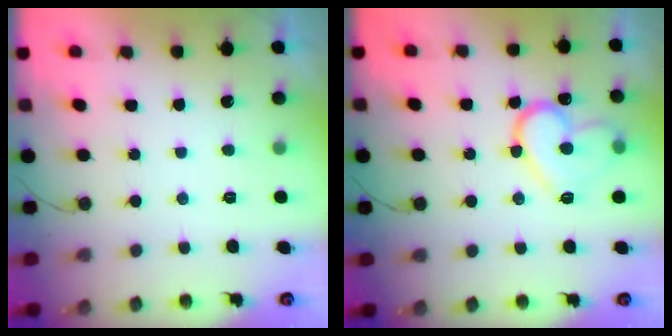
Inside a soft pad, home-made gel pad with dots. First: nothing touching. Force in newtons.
{"total": 14.4, "press": 14.3, "slide": 1.4}